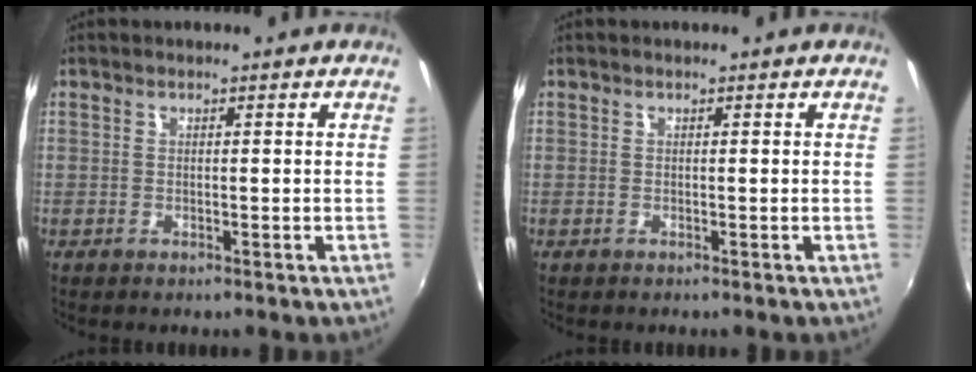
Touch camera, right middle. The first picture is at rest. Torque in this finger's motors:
{"motor_torque": [-0.01, -0.33, 0.05, 0.00]}